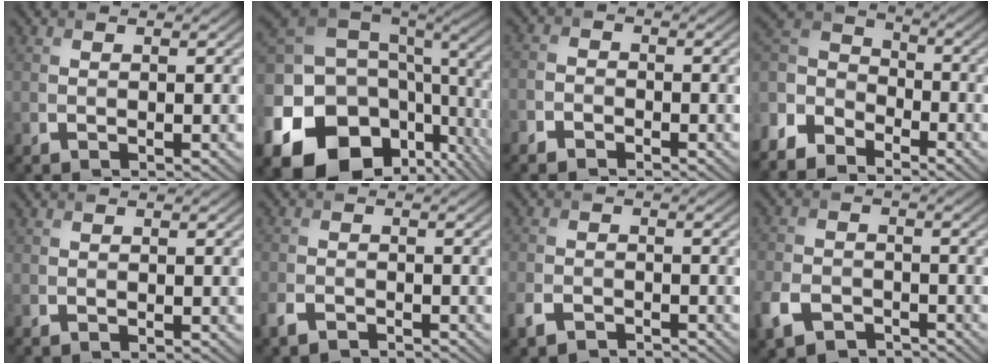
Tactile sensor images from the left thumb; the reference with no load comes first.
{"total": 20.0, "force": [-3.9, 14.9, 12.9], "torque": [-0.295, -0.040, -0.023]}
{"total": 2.1, "force": [-1.7, 1.2, 0.4], "torque": [-0.009, 0.005, -0.041]}
{"total": 6.8, "force": [-3.5, 4.4, 3.9], "torque": [-0.106, -0.003, -0.090]}
{"total": 0.0}
{"total": 2.9, "force": [-2.4, 1.0, 1.2], "torque": [-0.023, -0.005, -0.055]}
{"total": 3.5, "force": [-2.7, 1.6, 1.5], "torque": [-0.033, -0.006, -0.057]}
{"total": 6.1, "force": [-4.0, 3.6, 3.0], "torque": [-0.076, -0.007, -0.083]}